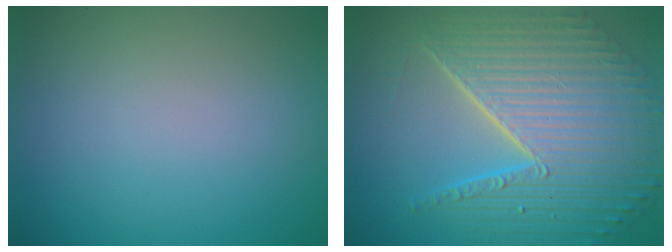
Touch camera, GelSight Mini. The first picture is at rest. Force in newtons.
{"total": 10.6, "press": 6.9, "slide": 8.1}